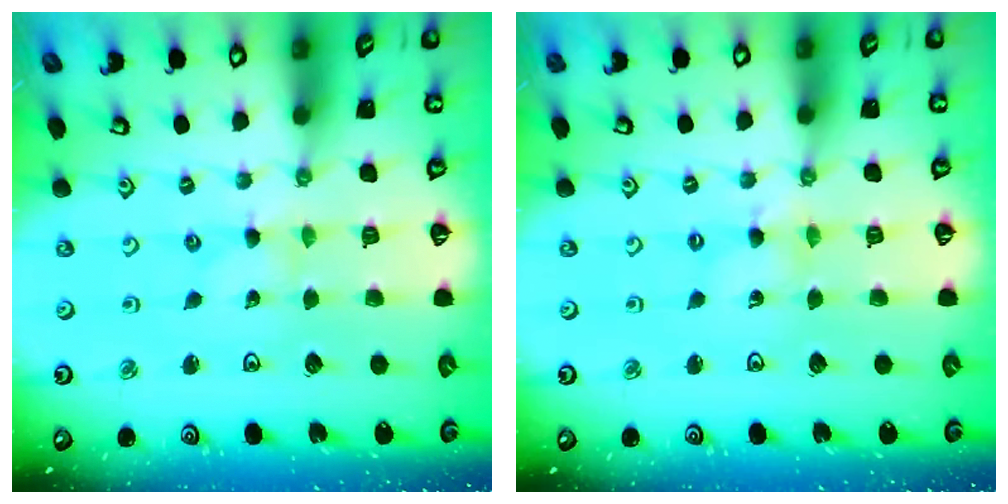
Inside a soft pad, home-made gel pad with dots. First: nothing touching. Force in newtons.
{"total": 0.9, "press": 0.9, "slide": 0.2}